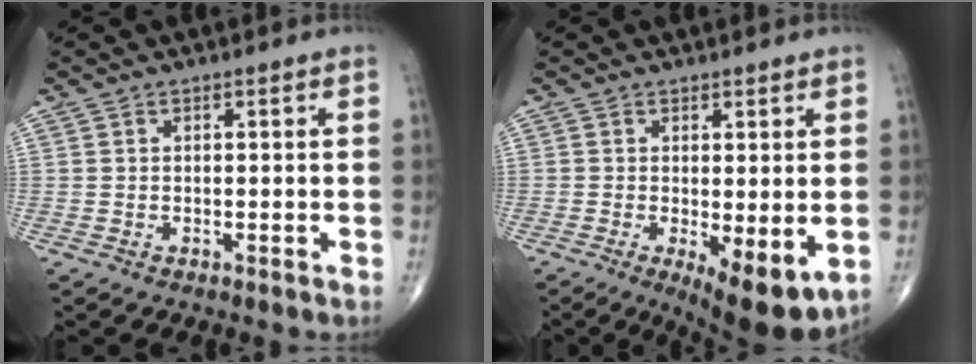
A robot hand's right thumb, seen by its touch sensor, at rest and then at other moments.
{"total": 9.1, "force": [-2.0, 3.2, 8.3], "torque": [-0.119, -0.025, -0.022]}